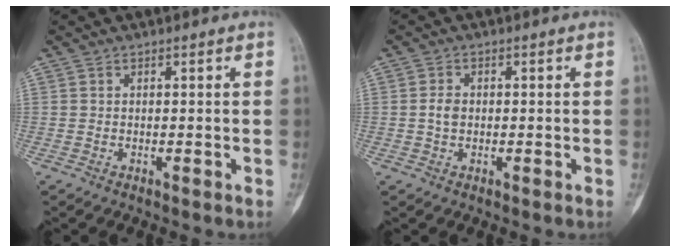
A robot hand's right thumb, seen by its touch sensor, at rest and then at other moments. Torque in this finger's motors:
{"motor_torque": [-0.41, 0.29, 0.25, -0.29, -0.04]}